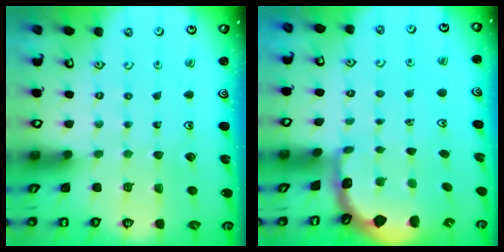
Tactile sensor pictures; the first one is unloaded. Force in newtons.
{"total": 1.8, "press": 1.7, "slide": 0.5}